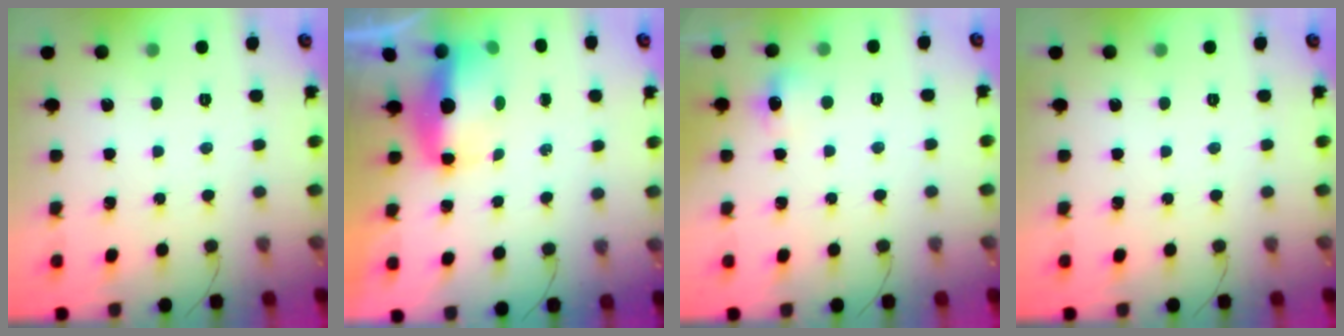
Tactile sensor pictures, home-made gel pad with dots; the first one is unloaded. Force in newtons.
{"total": 8.7, "press": 7.0, "slide": 5.1}
{"total": 6.2, "press": 6.0, "slide": 1.9}
{"total": 0.0}